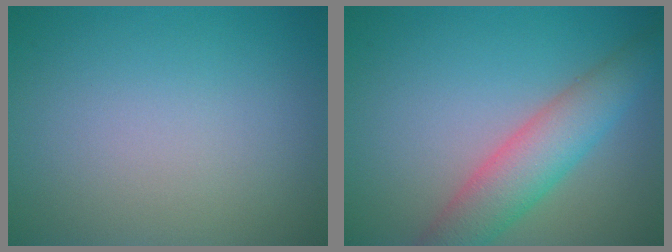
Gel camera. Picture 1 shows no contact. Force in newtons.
{"total": 5.3, "press": 5.3, "slide": 0.0}